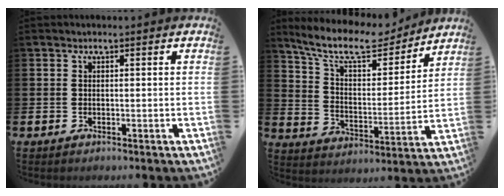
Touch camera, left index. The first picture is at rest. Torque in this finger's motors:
{"motor_torque": [1.08, -1.06, 0.22, 0.11]}